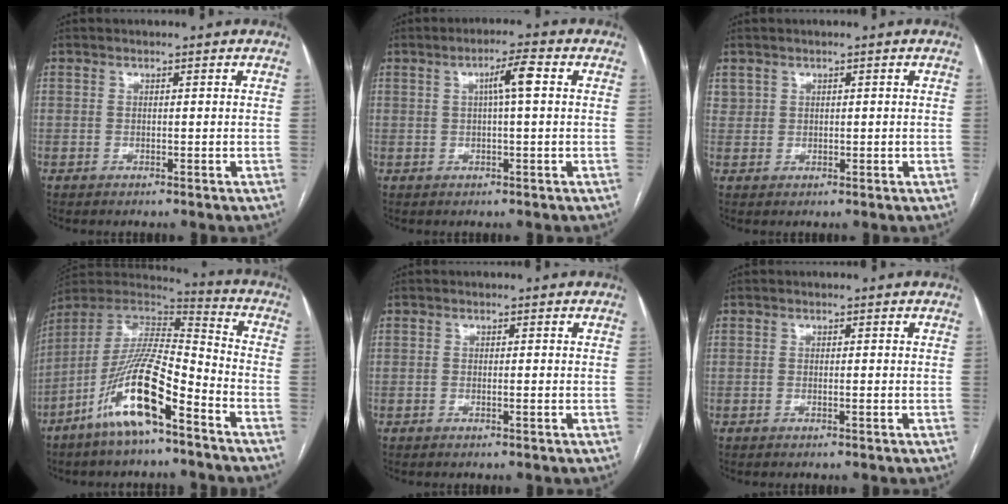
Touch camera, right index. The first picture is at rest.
{"total": 4.3, "force": [0.9, 0.2, 4.2], "torque": [-0.071, 0.010, 0.014]}
{"total": 1.5, "force": [0.8, 1.3, 0.2], "torque": [0.002, 0.010, 0.016]}
{"total": 16.0, "force": [-8.8, 2.9, 13.1], "torque": [-0.261, -0.007, -0.158]}
{"total": 0.8, "force": [-0.2, 0.1, 0.8], "torque": [-0.014, 0.002, -0.001]}
{"total": 0.6, "force": [-0.2, 0.1, 0.6], "torque": [-0.011, 0.002, 0.000]}